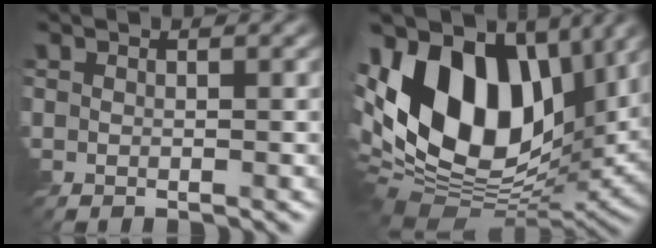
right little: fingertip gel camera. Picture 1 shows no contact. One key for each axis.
{"total": 17.5, "fx": 2.6, "fy": 11.1, "fz": 13.3, "tx": -0.279, "ty": 0.009, "tz": 0.039}